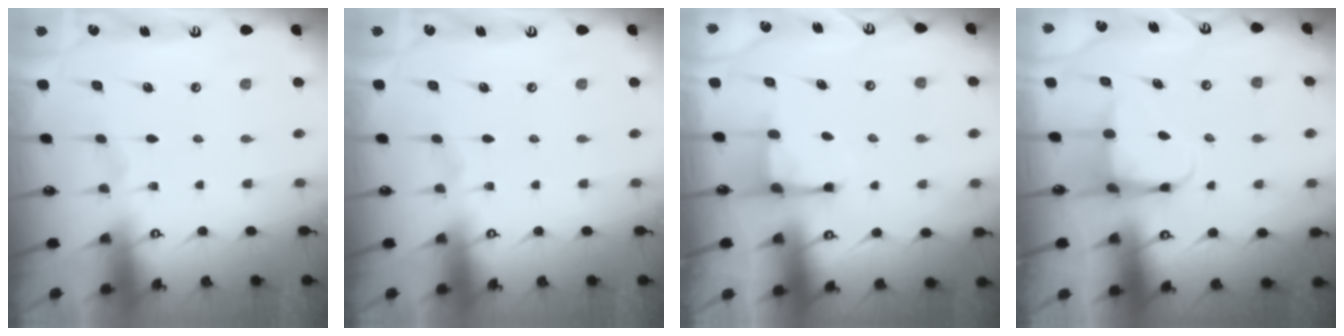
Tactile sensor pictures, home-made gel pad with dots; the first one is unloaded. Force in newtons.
{"total": 0.0}
{"total": 2.2, "press": 2.2, "slide": 0.5}
{"total": 4.6, "press": 4.5, "slide": 0.5}